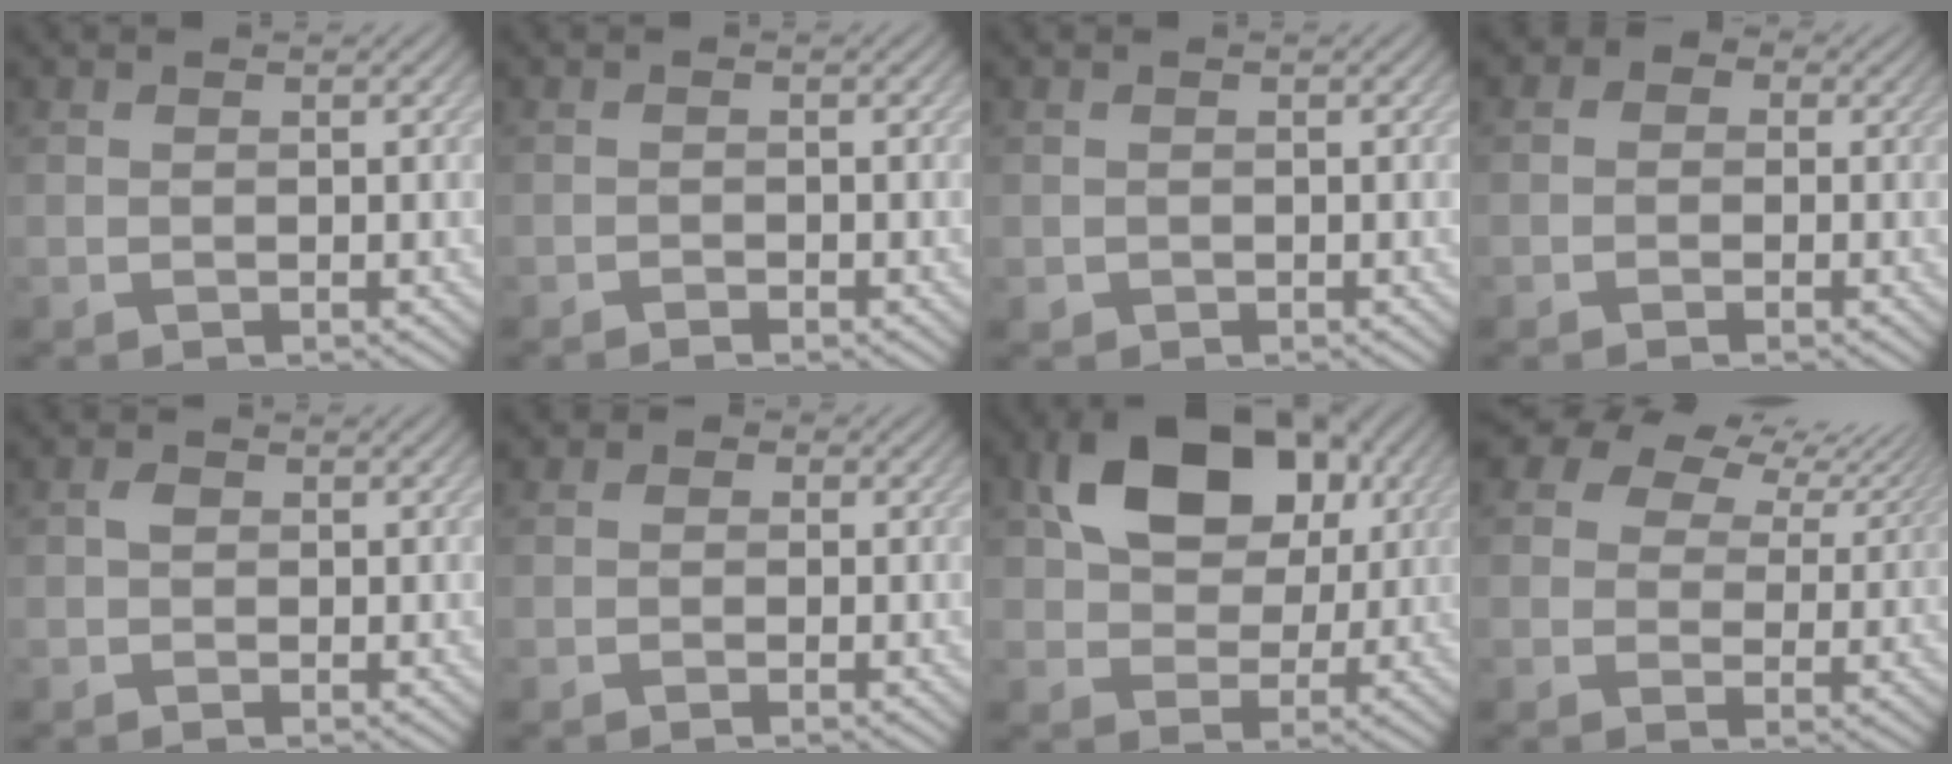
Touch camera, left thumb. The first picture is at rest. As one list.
[{"total": 0.7, "force": [-0.7, 0.1, 0.3], "torque": [-0.005, 0.000, -0.012]}, {"total": 0.5, "force": [-0.2, 0.5, 0.1], "torque": [0.000, -0.006, -0.004]}, {"total": 2.5, "force": [0.0, 2.2, 1.3], "torque": [-0.009, 0.009, -0.025]}, {"total": 1.2, "force": [-0.3, 0.8, 0.8], "torque": [-0.015, 0.001, -0.008]}, {"total": 1.6, "force": [-0.2, 1.4, 0.7], "torque": [0.001, 0.004, -0.021]}, {"total": 12.3, "force": [4.4, 8.4, 7.9], "torque": [-0.130, 0.012, 0.073]}, {"total": 9.3, "force": [5.9, 5.4, 4.8], "torque": [-0.100, 0.023, 0.081]}]